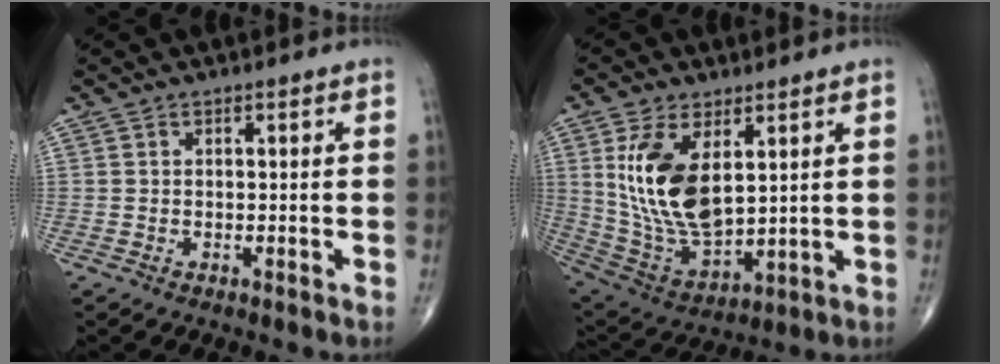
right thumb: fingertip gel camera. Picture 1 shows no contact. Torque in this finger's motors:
{"motor_torque": [0.09, 0.67, 1.61, 0.87, 0.21]}